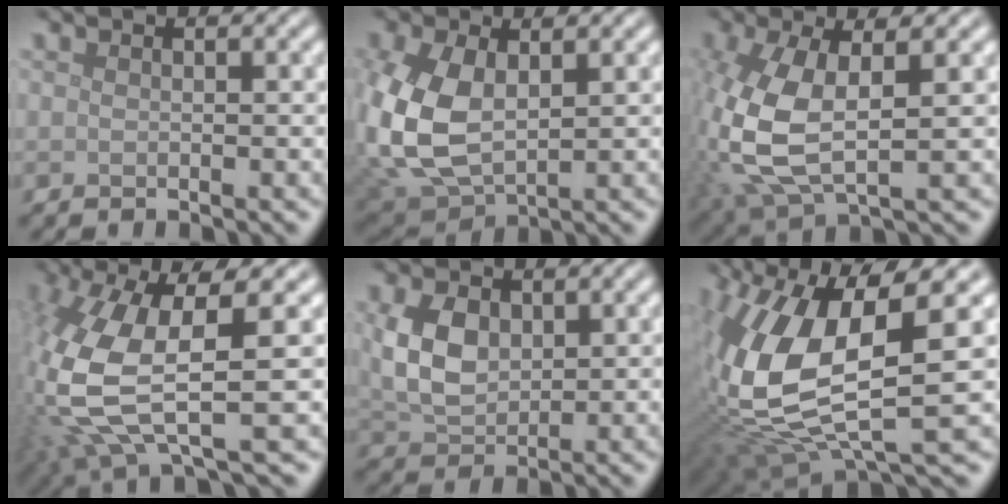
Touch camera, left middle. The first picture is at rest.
{"total": 9.0, "force": [0.5, 5.7, 6.9], "torque": [-0.191, -0.012, 0.022]}
{"total": 9.2, "force": [0.1, 4.3, 8.1], "torque": [-0.203, -0.005, 0.005]}
{"total": 10.2, "force": [0.5, 3.7, 9.5], "torque": [-0.229, -0.031, 0.021]}
{"total": 5.0, "force": [1.0, 3.4, 3.5], "torque": [-0.085, 0.003, 0.023]}
{"total": 13.1, "force": [0.2, 5.6, 11.8], "torque": [-0.263, -0.018, 0.005]}